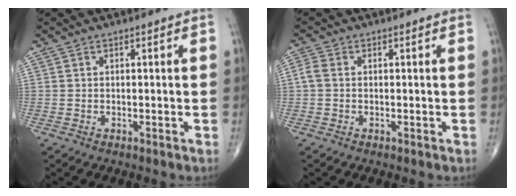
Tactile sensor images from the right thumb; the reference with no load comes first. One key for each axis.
{"total": 2.0, "fx": 0.0, "fy": 1.4, "fz": 1.4, "tx": -0.035, "ty": 0.003, "tz": -0.005}